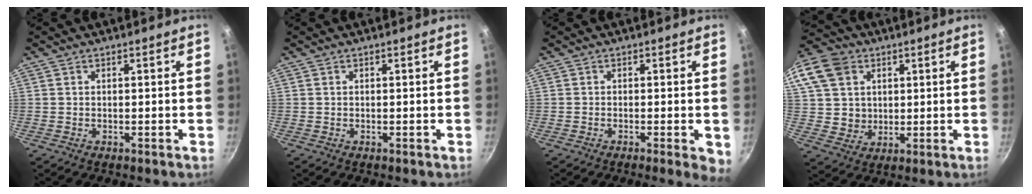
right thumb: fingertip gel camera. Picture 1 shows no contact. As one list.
[{"total": 0.0}, {"total": 3.7, "force": [-1.3, 0.8, 3.4], "torque": [-0.042, 0.000, -0.017]}, {"total": 17.8, "force": [6.3, 14.6, 8.0], "torque": [-0.176, 0.021, 0.124]}]